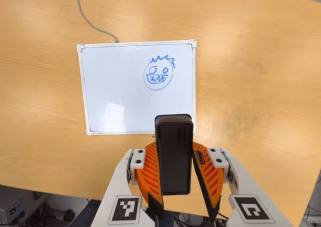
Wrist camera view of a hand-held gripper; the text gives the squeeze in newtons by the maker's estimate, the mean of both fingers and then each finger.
{"total": 5.6, "left": 5.5, "right": 5.7}